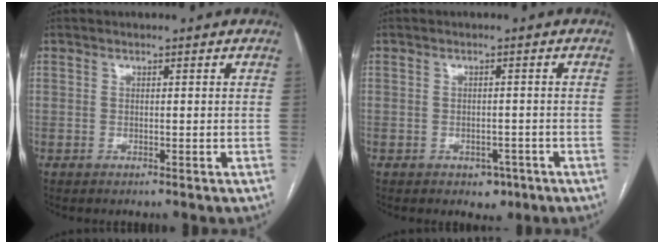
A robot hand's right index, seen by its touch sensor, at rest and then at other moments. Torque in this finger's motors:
{"motor_torque": [0.51, -0.36, 0.08, 0.00]}